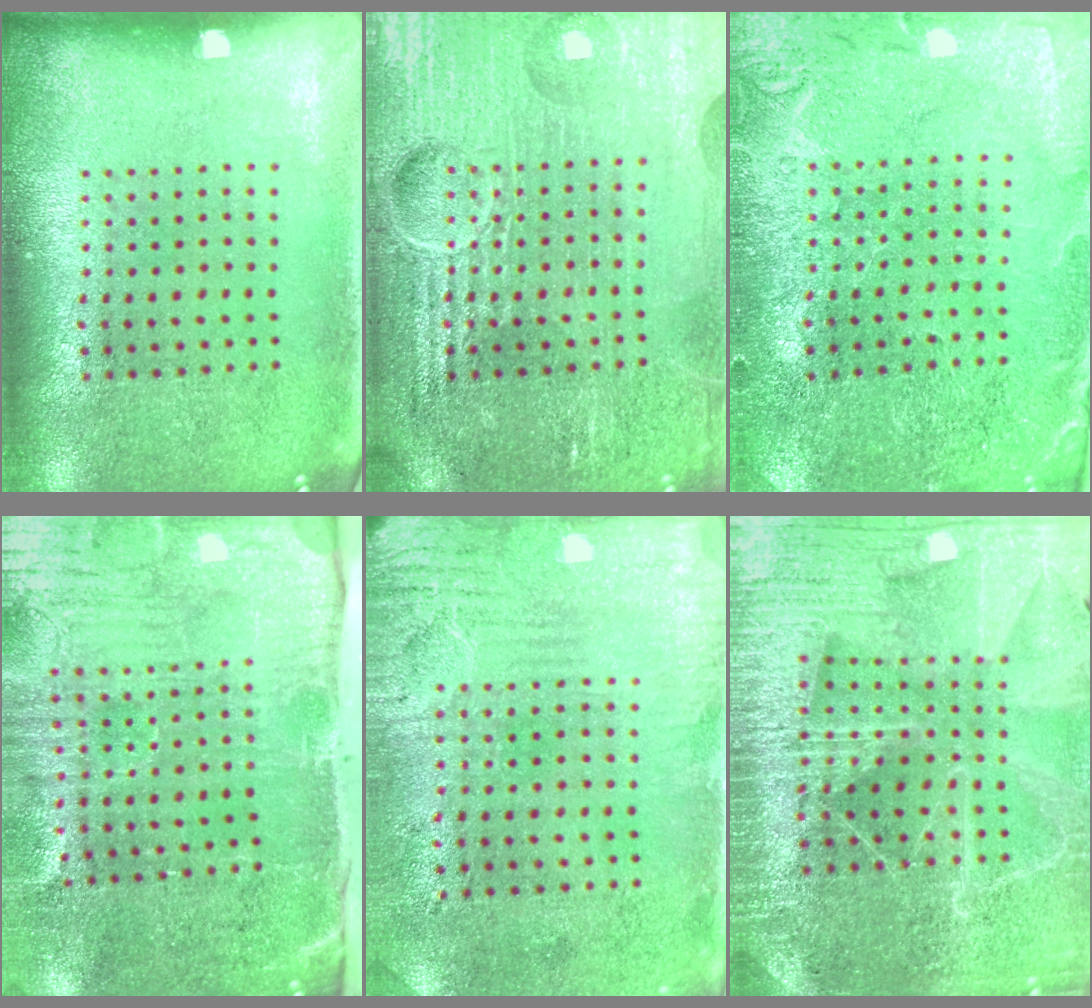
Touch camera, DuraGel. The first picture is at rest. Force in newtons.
{"total": 7.1, "press": 7.0, "slide": 0.9}
{"total": 0.5, "press": 0.5, "slide": 0.2}
{"total": 5.3, "press": 4.4, "slide": 2.9}
{"total": 3.3, "press": 2.7, "slide": 1.9}
{"total": 4.8, "press": 4.4, "slide": 2.0}